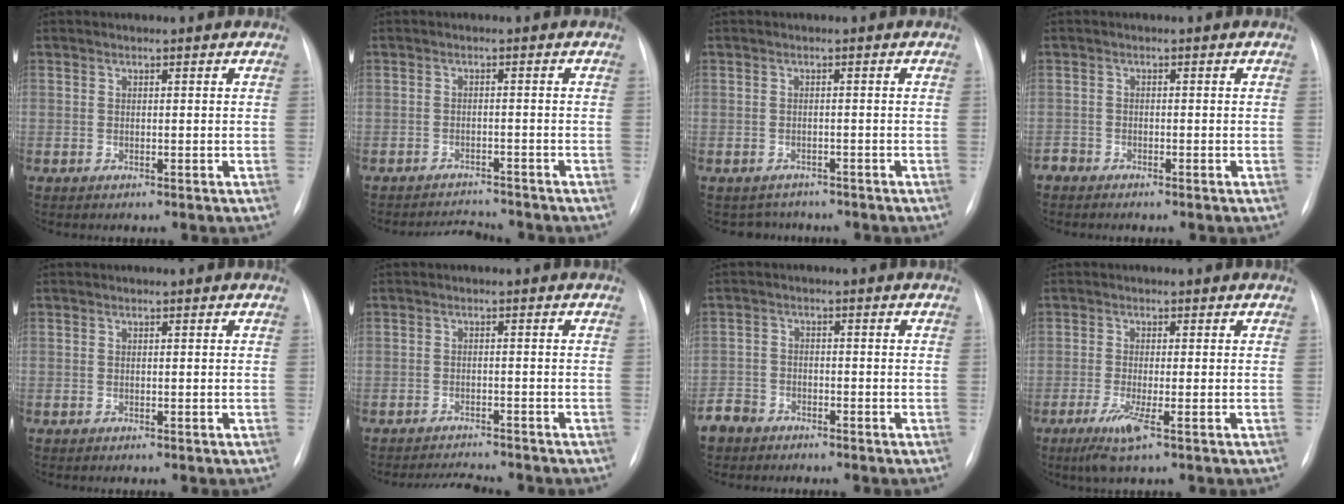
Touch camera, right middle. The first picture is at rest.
{"total": 3.9, "force": [-3.9, 0.2, -0.3], "torque": [0.001, -0.003, -0.061]}
{"total": 2.9, "force": [-2.5, 1.3, -0.5], "torque": [0.002, 0.006, -0.035]}
{"total": 1.3, "force": [-1.1, 0.5, -0.2], "torque": [0.005, 0.001, -0.020]}
{"total": 0.0}
{"total": 5.3, "force": [-5.2, 0.3, 1.1], "torque": [-0.017, -0.008, -0.078]}
{"total": 4.5, "force": [-3.7, 2.6, 0.2], "torque": [-0.003, -0.001, -0.073]}
{"total": 4.1, "force": [-2.1, 0.1, 3.6], "torque": [-0.076, -0.015, -0.042]}